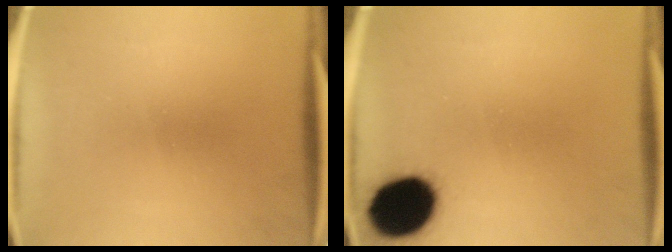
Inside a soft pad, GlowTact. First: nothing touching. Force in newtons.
{"total": 16.8}